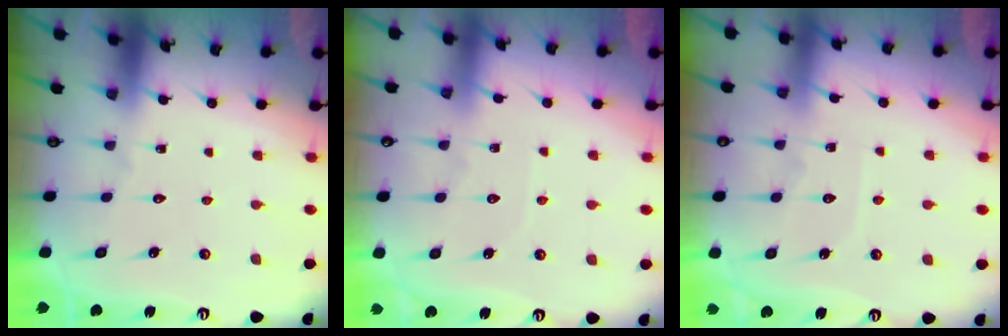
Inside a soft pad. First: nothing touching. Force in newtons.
{"total": 2.3, "press": 2.3, "slide": 0.3}
{"total": 5.6, "press": 5.6, "slide": 0.5}